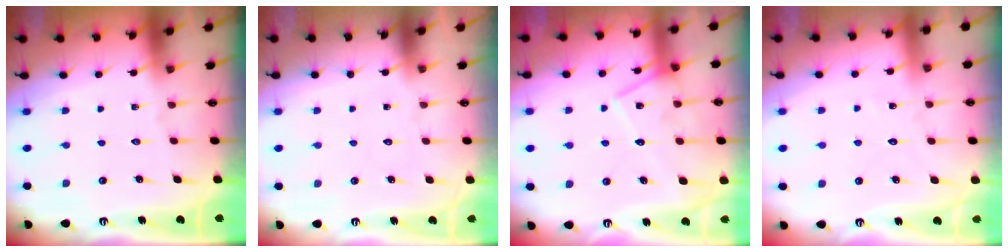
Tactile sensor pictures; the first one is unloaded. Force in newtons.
{"total": 1.6, "press": 1.6, "slide": 0.0}
{"total": 14.6, "press": 14.6, "slide": 1.2}
{"total": 5.0, "press": 5.0, "slide": 0.3}